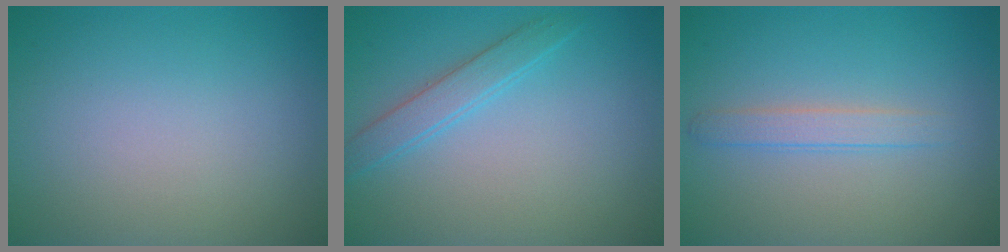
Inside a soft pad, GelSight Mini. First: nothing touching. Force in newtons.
{"total": 2.2, "press": 2.1, "slide": 0.2}
{"total": 1.8, "press": 1.8, "slide": 0.1}